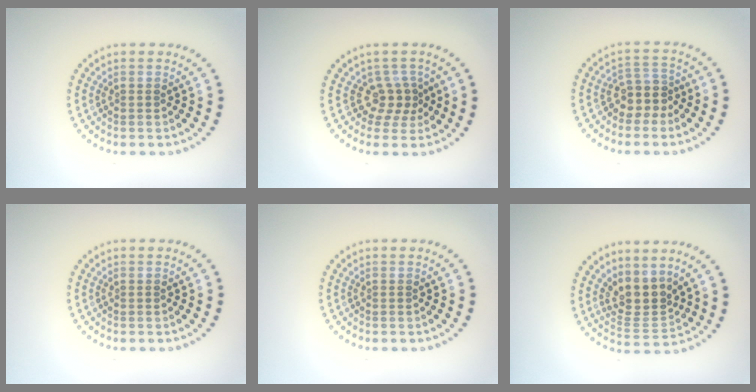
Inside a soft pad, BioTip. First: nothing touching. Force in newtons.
{"total": 2.5, "press": 1.7, "slide": 1.8}
{"total": 2.6, "press": 2.1, "slide": 1.6}
{"total": 0.0}
{"total": 0.0}
{"total": 3.2, "press": 2.4, "slide": 2.2}